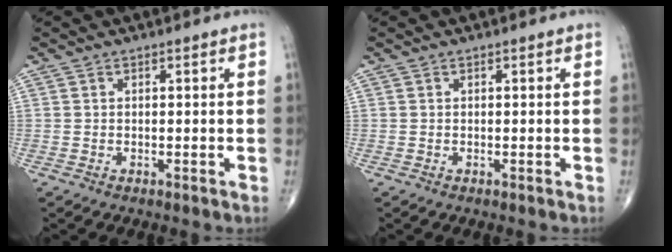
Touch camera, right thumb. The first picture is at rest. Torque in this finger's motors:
{"motor_torque": [-0.08, 0.08, 0.00, 0.00, 0.00]}